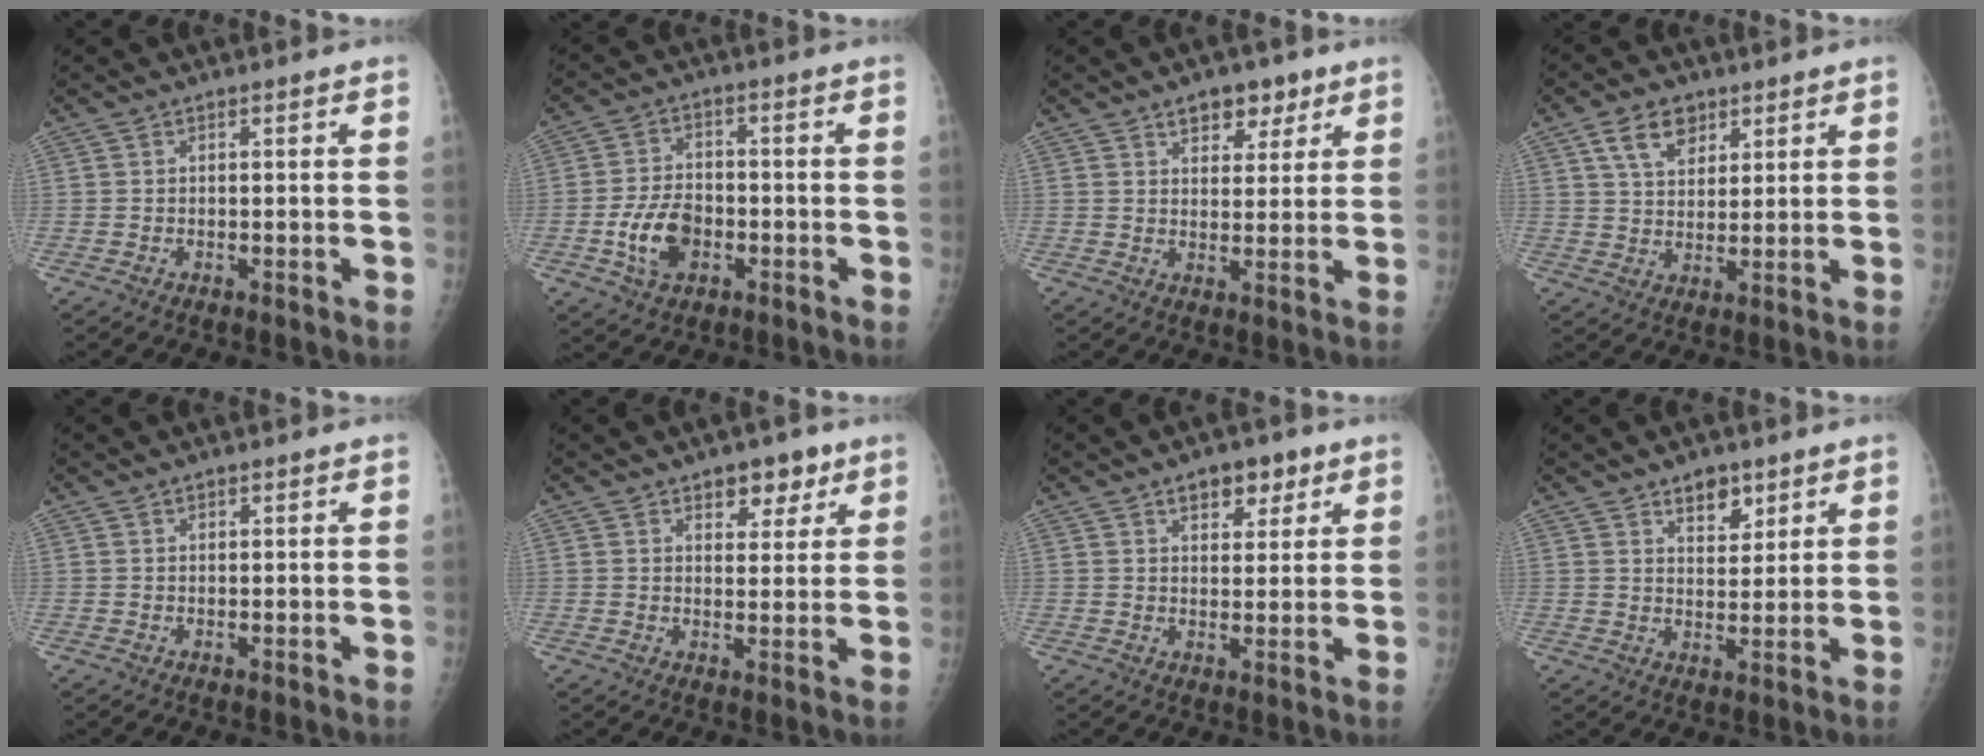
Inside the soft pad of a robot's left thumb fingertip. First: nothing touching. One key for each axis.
{"total": 8.6, "fx": -2.8, "fy": 5.6, "fz": 5.9, "tx": -0.100, "ty": 0.017, "tz": -0.050}
{"total": 6.4, "fx": 3.9, "fy": 3.8, "fz": 3.3, "tx": -0.014, "ty": -0.018, "tz": 0.057}
{"total": 7.4, "fx": 4.0, "fy": 4.7, "fz": 4.1, "tx": -0.050, "ty": -0.020, "tz": 0.072}
{"total": 0.5, "fx": 0.4, "fy": 0.3, "fz": 0.2, "tx": -0.002, "ty": -0.002, "tz": 0.006}
{"total": 5.9, "fx": 3.6, "fy": 3.5, "fz": 3.0, "tx": -0.008, "ty": -0.018, "tz": 0.050}
{"total": 6.2, "fx": 3.6, "fy": 3.5, "fz": 3.7, "tx": -0.022, "ty": -0.015, "tz": 0.051}
{"total": 5.6, "fx": 3.6, "fy": 3.1, "fz": 2.9, "tx": -0.016, "ty": -0.024, "tz": 0.059}